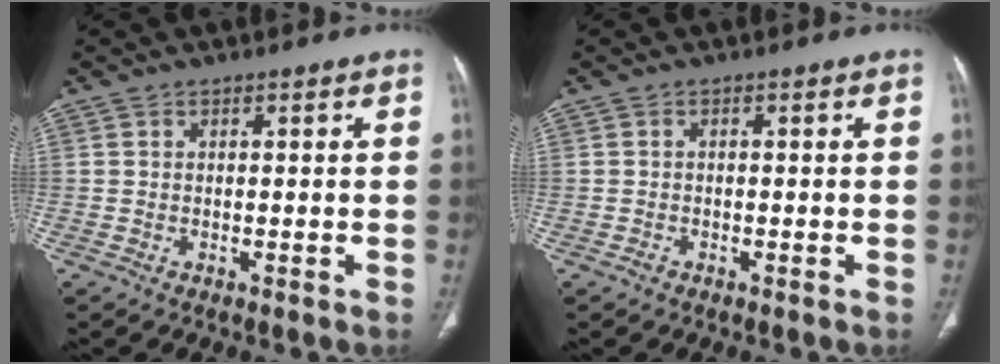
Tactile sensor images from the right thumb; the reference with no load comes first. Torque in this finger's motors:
{"motor_torque": [0.09, 0.26, -0.45, 0.30, -0.02]}